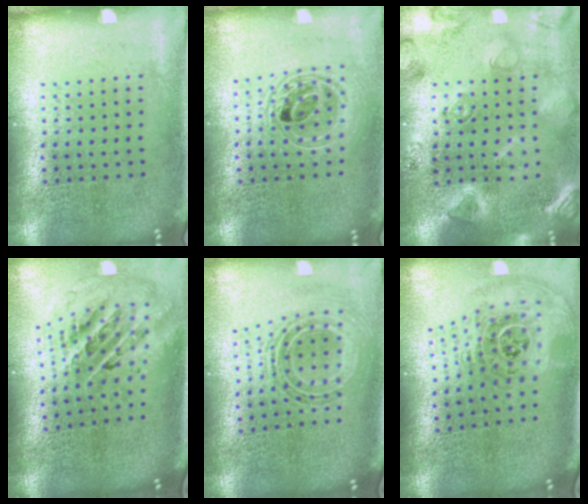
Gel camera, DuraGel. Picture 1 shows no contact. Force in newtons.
{"total": 1.7, "press": 1.4, "slide": 1.0}
{"total": 2.9, "press": 2.9, "slide": 0.5}
{"total": 2.8, "press": 1.9, "slide": 2.1}
{"total": 0.9, "press": 0.8, "slide": 0.4}
{"total": 2.0, "press": 1.5, "slide": 1.4}